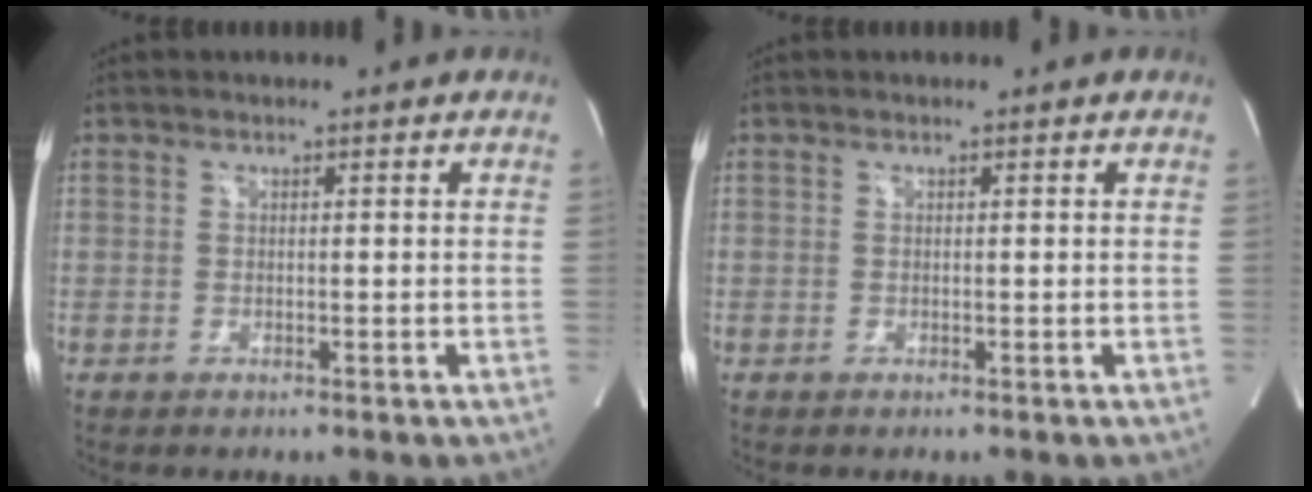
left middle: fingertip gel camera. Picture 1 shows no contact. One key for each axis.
{"total": 0.0}